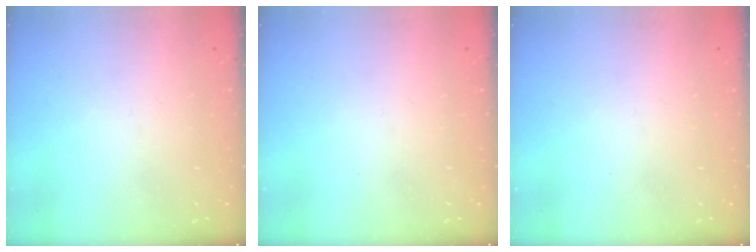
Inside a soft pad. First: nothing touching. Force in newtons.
{"total": 0.0}
{"total": 0.0}